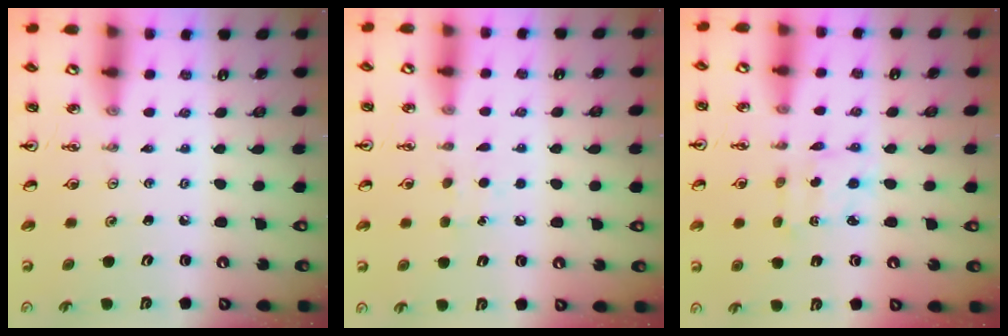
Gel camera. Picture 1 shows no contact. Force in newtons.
{"total": 5.6, "press": 5.6, "slide": 0.6}
{"total": 2.2, "press": 2.0, "slide": 0.8}